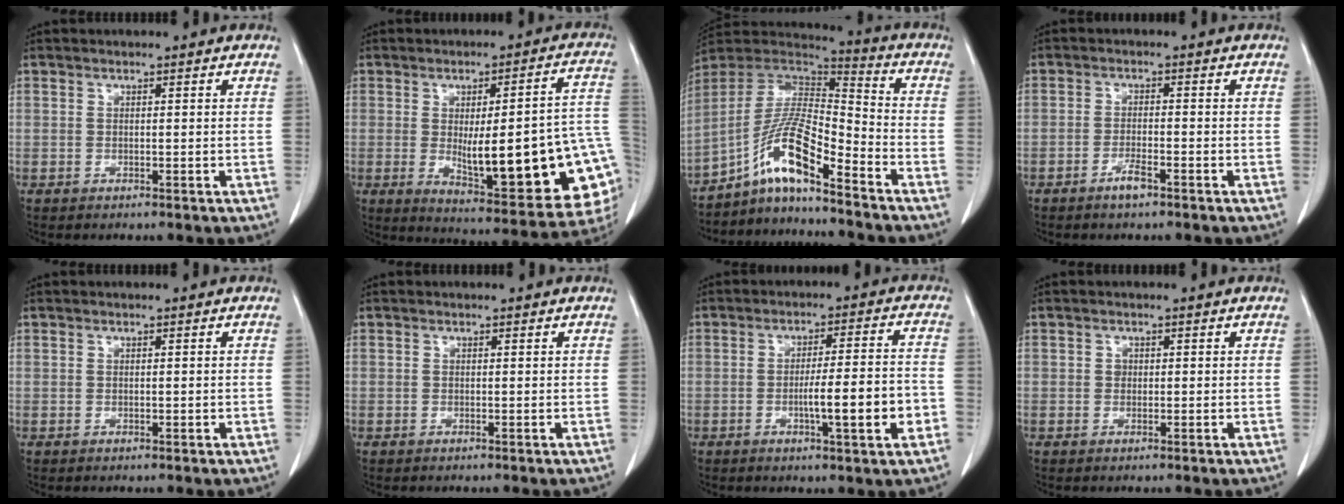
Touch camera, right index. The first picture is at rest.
{"total": 23.8, "force": [-3.6, 4.8, 23.0], "torque": [-0.229, 0.004, -0.027]}
{"total": 11.5, "force": [-7.7, 1.3, 8.5], "torque": [-0.161, 0.020, -0.140]}
{"total": 2.5, "force": [-1.7, 0.3, 1.8], "torque": [-0.033, 0.001, -0.029]}
{"total": 0.0}
{"total": 0.0}
{"total": 9.3, "force": [-2.8, 0.4, 8.9], "torque": [-0.134, 0.003, -0.042]}
{"total": 0.8, "force": [0.1, 0.8, 0.3], "torque": [-0.003, 0.002, 0.001]}